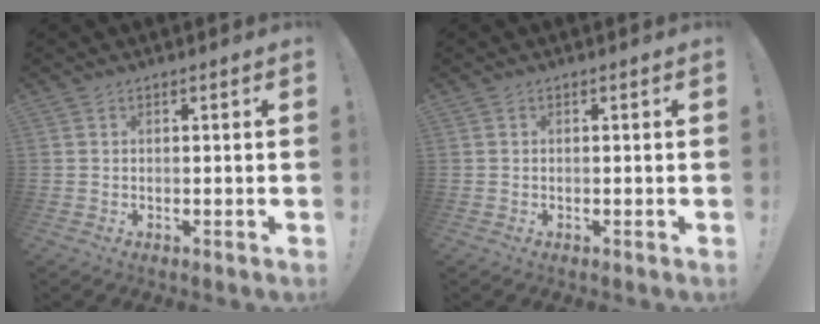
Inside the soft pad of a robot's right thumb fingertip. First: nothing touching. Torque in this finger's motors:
{"motor_torque": [0.12, 0.00, 0.10, -0.05, 0.00]}